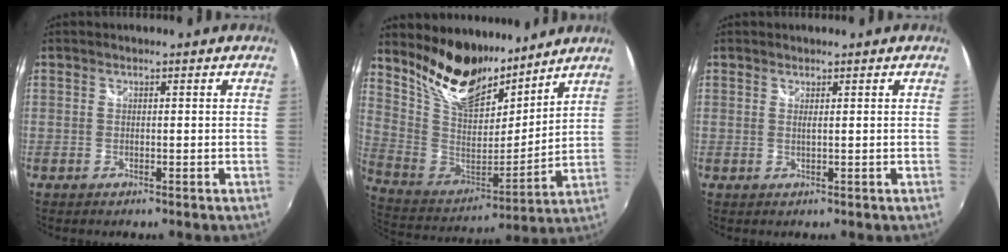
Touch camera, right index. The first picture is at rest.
{"total": 17.5, "force": [13.7, 7.2, 8.2], "torque": [-0.176, 0.001, 0.260]}
{"total": 0.6, "force": [0.5, -0.2, 0.3], "torque": [-0.003, 0.000, 0.008]}